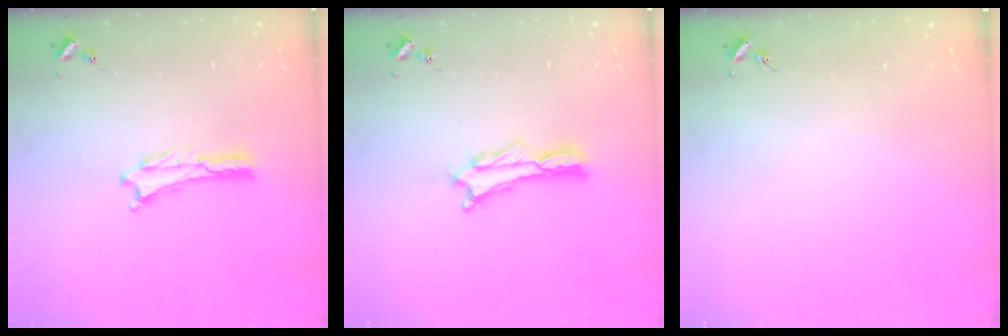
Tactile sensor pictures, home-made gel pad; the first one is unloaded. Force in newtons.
{"total": 1.1, "press": 1.1, "slide": 0.2}
{"total": 0.0}